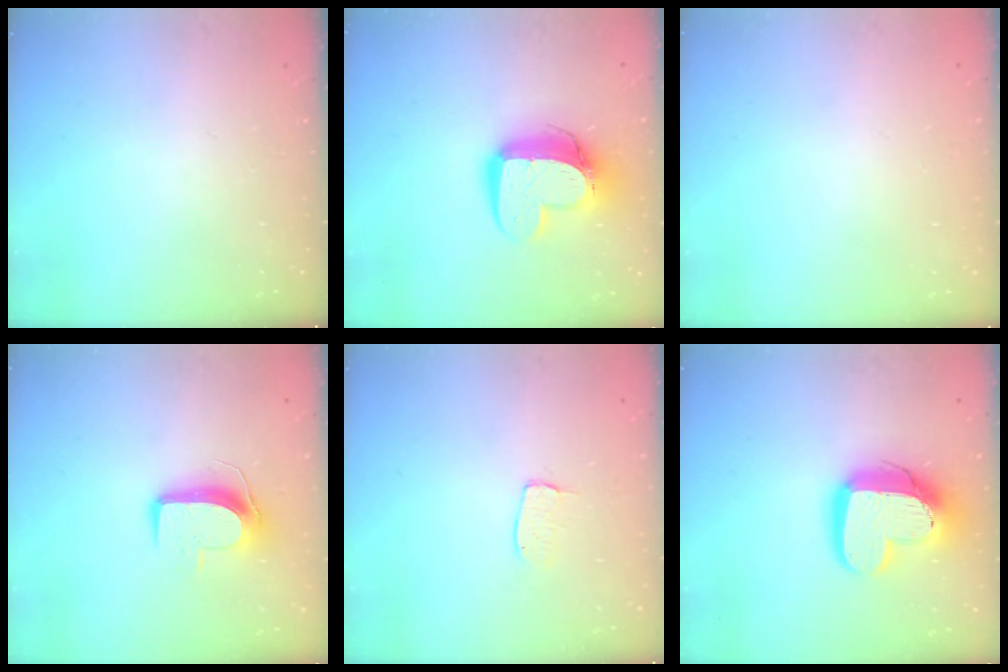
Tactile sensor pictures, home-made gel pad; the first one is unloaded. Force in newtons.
{"total": 14.2, "press": 14.2, "slide": 1.4}
{"total": 0.0}
{"total": 9.2, "press": 9.2, "slide": 0.3}
{"total": 4.2, "press": 4.2, "slide": 0.2}
{"total": 16.6, "press": 16.6, "slide": 1.3}